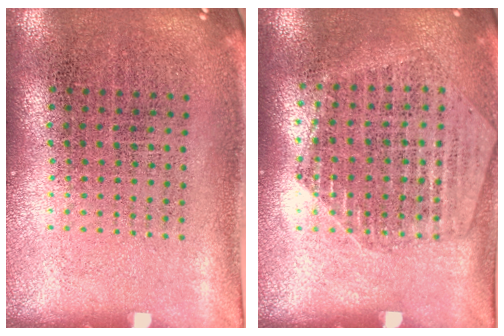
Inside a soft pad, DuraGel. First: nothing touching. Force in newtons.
{"total": 1.5, "press": 1.5, "slide": 0.0}